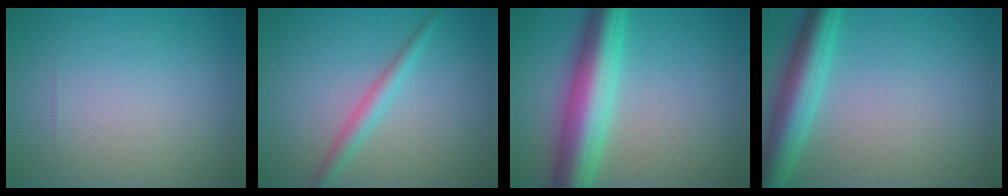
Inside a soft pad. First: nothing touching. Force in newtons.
{"total": 2.2, "press": 2.2, "slide": 0.0}
{"total": 8.0, "press": 8.0, "slide": 0.1}
{"total": 5.6, "press": 5.6, "slide": 0.3}